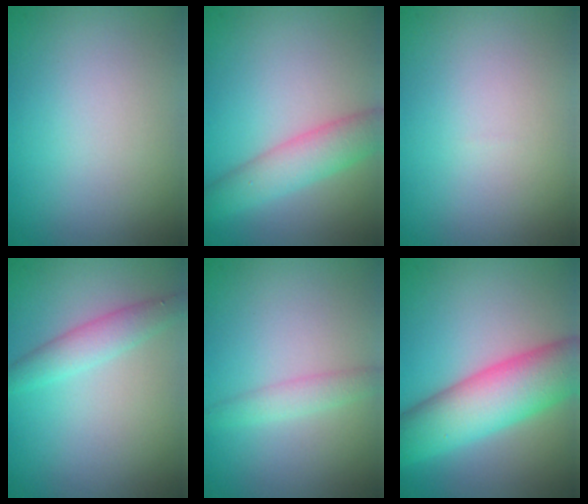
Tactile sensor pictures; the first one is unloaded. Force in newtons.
{"total": 4.3, "press": 4.3, "slide": 0.0}
{"total": 0.0}
{"total": 2.4, "press": 2.4, "slide": 0.1}
{"total": 1.7, "press": 1.7, "slide": 0.1}
{"total": 9.4, "press": 9.4, "slide": 0.2}